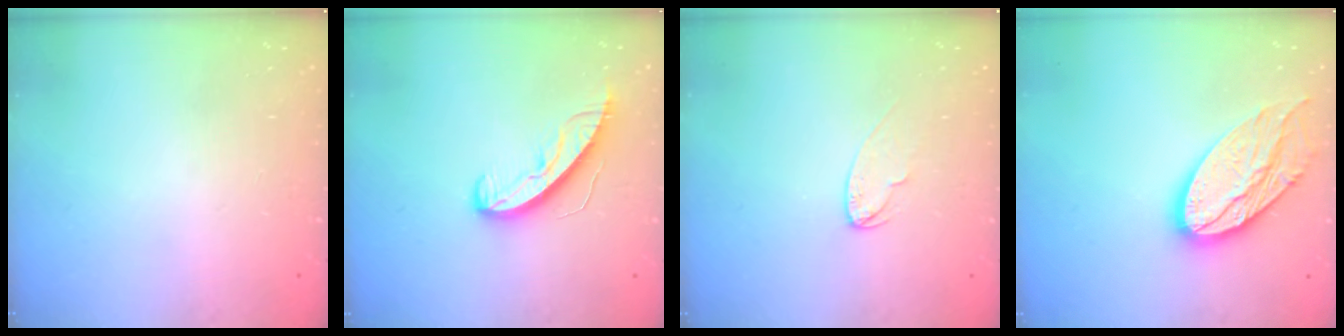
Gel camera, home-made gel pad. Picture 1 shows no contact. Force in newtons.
{"total": 8.7, "press": 8.7, "slide": 0.7}
{"total": 5.1, "press": 5.1, "slide": 0.4}
{"total": 18.4, "press": 18.4, "slide": 1.5}